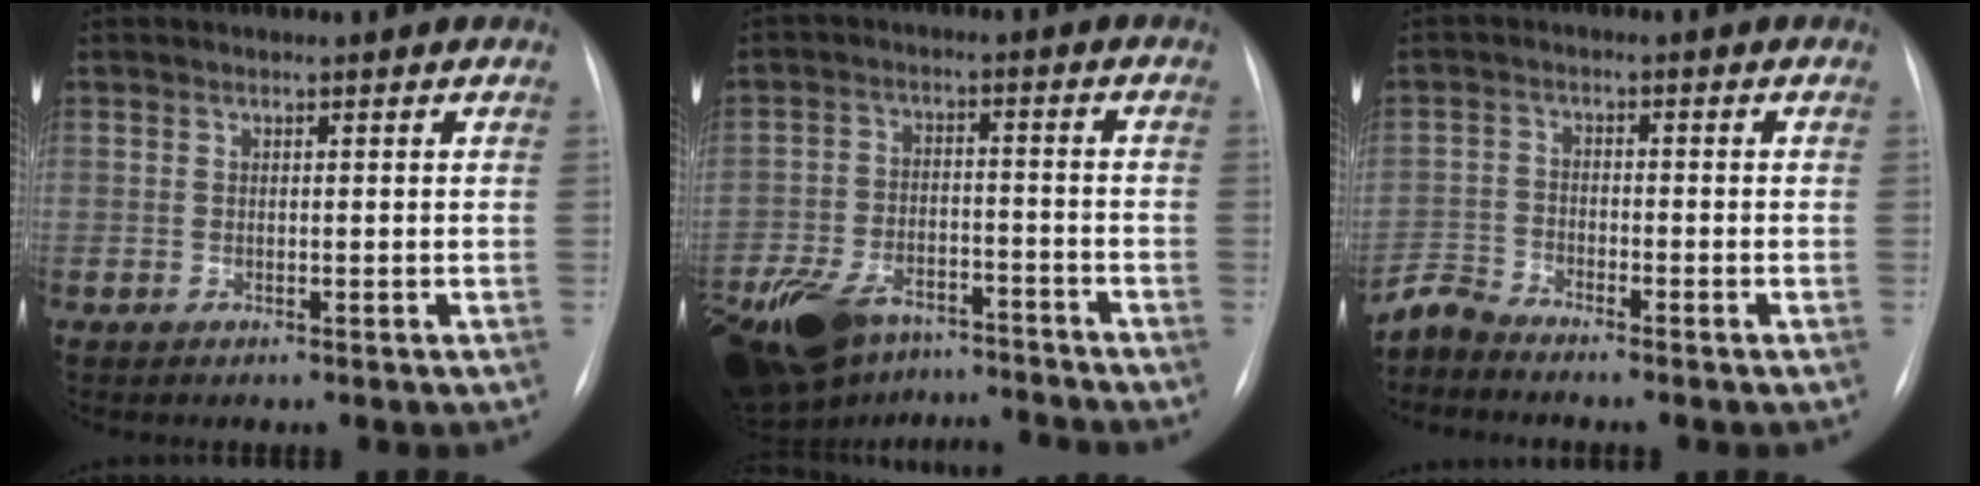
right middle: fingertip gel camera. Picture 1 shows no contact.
{"total": 19.0, "force": [-15.5, 7.6, 7.9], "torque": [-0.218, -0.012, -0.251]}
{"total": 3.2, "force": [-3.2, -0.1, -0.3], "torque": [0.008, -0.017, -0.065]}